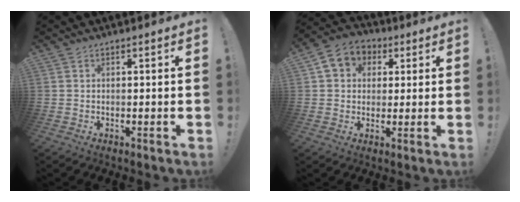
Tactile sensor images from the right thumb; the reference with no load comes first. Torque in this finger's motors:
{"motor_torque": [0.62, 1.84, 0.46, 0.23, 0.00]}